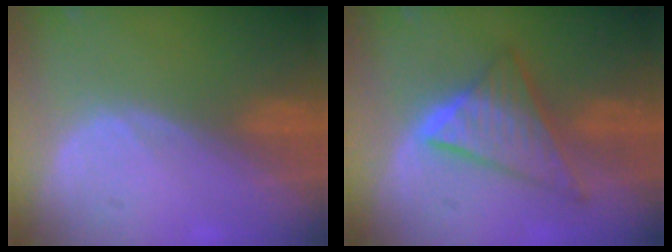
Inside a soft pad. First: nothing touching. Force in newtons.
{"total": 8.8, "press": 8.7, "slide": 0.6}